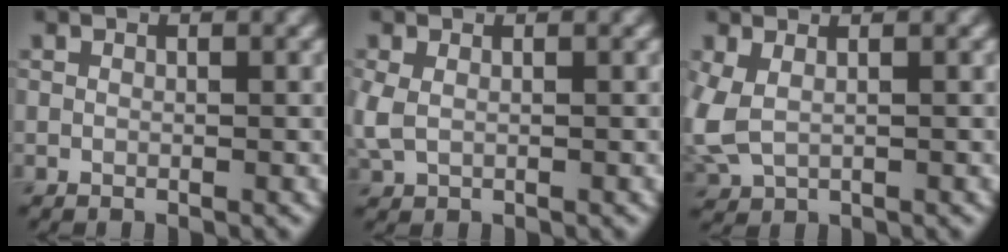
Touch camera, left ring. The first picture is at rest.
{"total": 1.9, "force": [0.1, 1.3, 1.3], "torque": [-0.040, -0.001, 0.002]}
{"total": 3.0, "force": [0.4, 1.9, 2.3], "torque": [-0.072, -0.004, 0.010]}